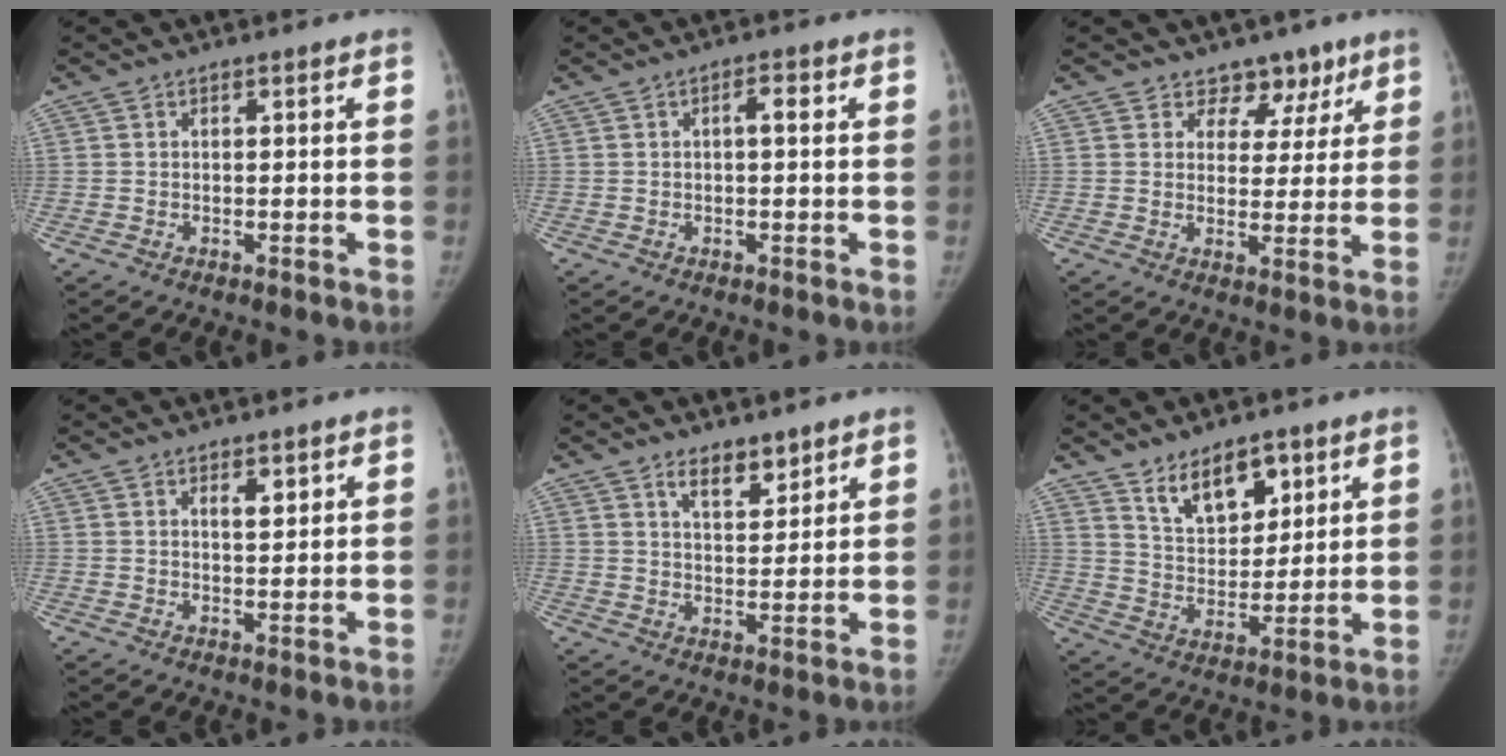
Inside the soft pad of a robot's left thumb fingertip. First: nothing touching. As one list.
[{"total": 1.9, "force": [0.3, 0.6, 1.8], "torque": [-0.029, 0.004, 0.002]}, {"total": 6.5, "force": [4.5, 4.5, 0.9], "torque": [0.035, -0.024, 0.061]}, {"total": 2.4, "force": [1.4, 1.0, 1.7], "torque": [-0.018, -0.009, 0.023]}, {"total": 5.6, "force": [4.1, 2.5, 2.9], "torque": [-0.024, -0.031, 0.071]}, {"total": 10.7, "force": [6.6, 5.8, 6.2], "torque": [-0.064, -0.049, 0.120]}]